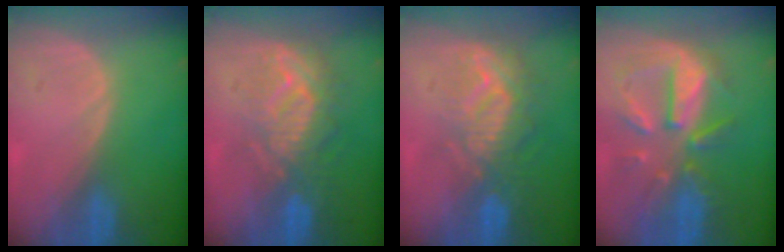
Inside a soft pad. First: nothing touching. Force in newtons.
{"total": 9.1, "press": 8.7, "slide": 2.7}
{"total": 9.4, "press": 8.6, "slide": 3.9}
{"total": 10.3, "press": 9.3, "slide": 4.4}